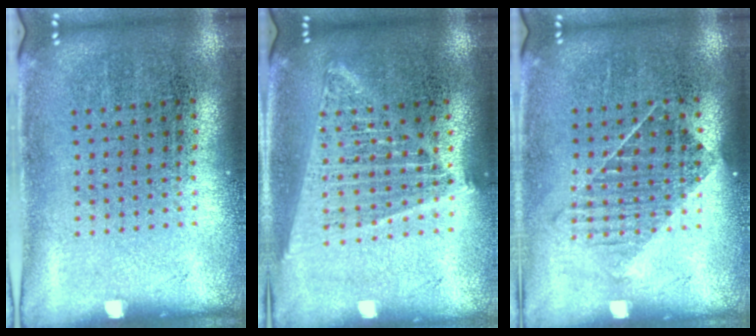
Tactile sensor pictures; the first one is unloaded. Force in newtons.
{"total": 1.7, "press": 1.5, "slide": 0.8}
{"total": 1.1, "press": 0.9, "slide": 0.6}